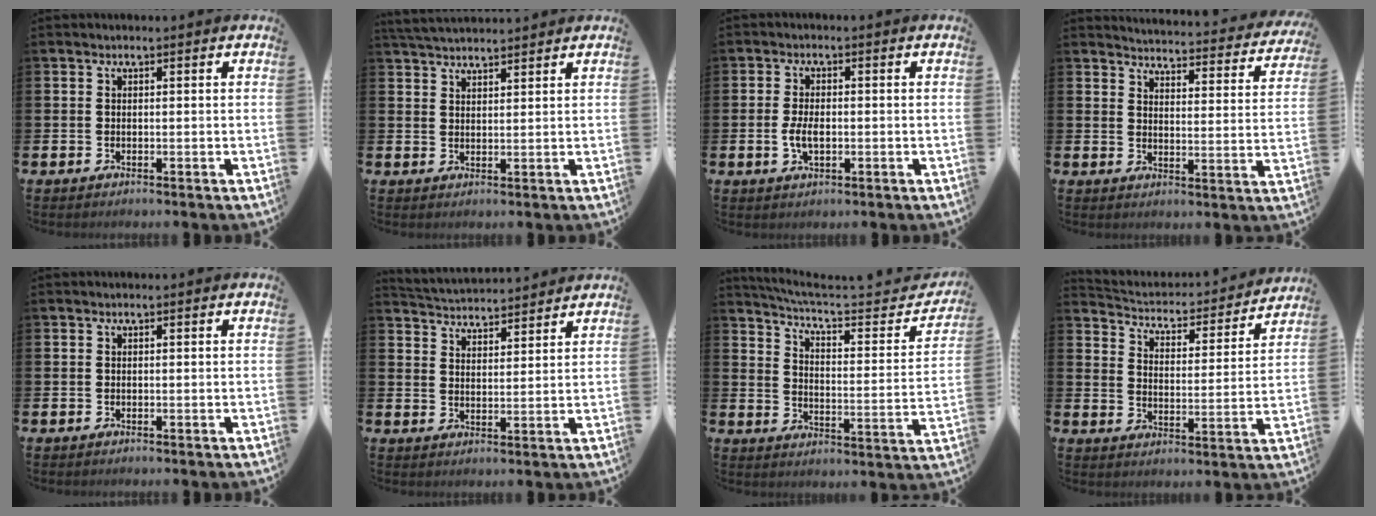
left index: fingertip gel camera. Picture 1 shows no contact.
{"total": 3.8, "force": [3.7, 0.4, 0.7], "torque": [-0.019, -0.015, 0.068]}
{"total": 3.4, "force": [-0.4, 1.7, 2.9], "torque": [-0.043, 0.001, -0.010]}
{"total": 4.0, "force": [3.9, 0.3, 0.4], "torque": [-0.022, -0.039, 0.063]}
{"total": 0.0}
{"total": 4.4, "force": [4.4, 0.4, -0.4], "torque": [-0.012, -0.029, 0.079]}
{"total": 5.6, "force": [5.1, 0.5, 2.1], "torque": [-0.060, -0.047, 0.080]}
{"total": 4.0, "force": [3.8, 1.3, 0.6], "torque": [-0.040, -0.038, 0.055]}